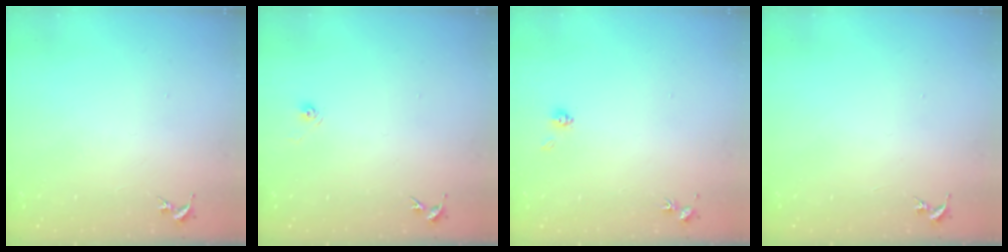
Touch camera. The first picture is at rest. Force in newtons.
{"total": 3.2, "press": 2.6, "slide": 1.8}
{"total": 4.0, "press": 3.8, "slide": 1.4}
{"total": 0.0}